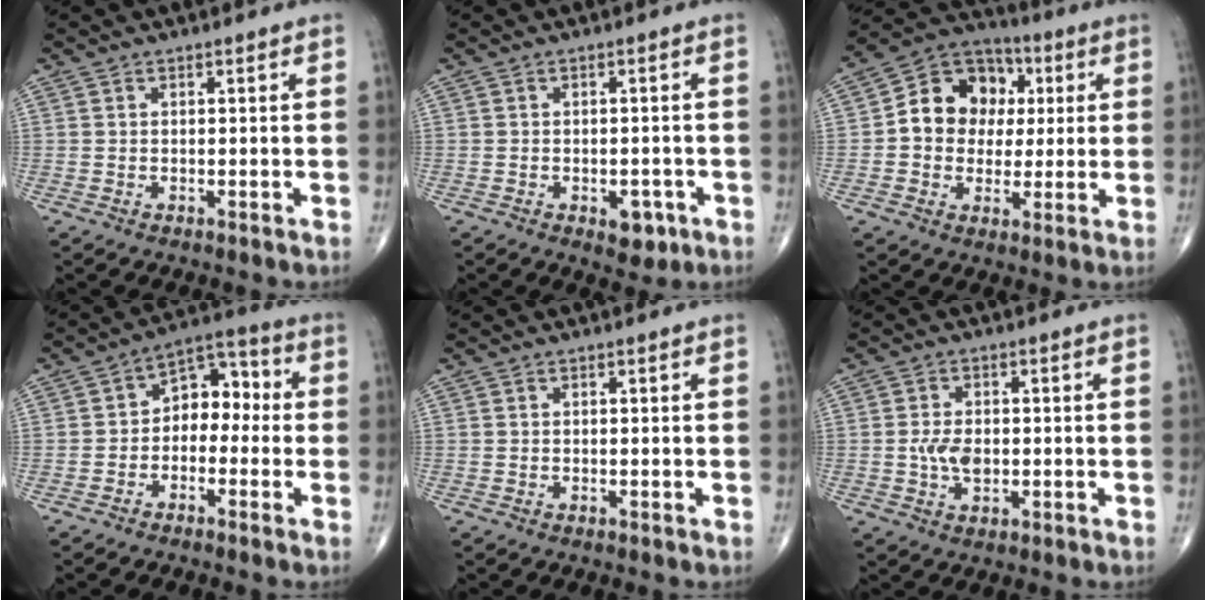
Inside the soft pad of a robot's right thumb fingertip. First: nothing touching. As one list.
[{"total": 4.1, "force": [-1.8, 2.4, 2.9], "torque": [-0.019, 0.007, -0.018]}, {"total": 13.6, "force": [1.5, 11.4, 7.3], "torque": [-0.068, 0.018, 0.015]}, {"total": 8.5, "force": [-0.8, 5.9, 6.0], "torque": [-0.053, 0.044, -0.032]}, {"total": 0.0}, {"total": 4.6, "force": [-0.4, 2.8, 3.6], "torque": [-0.063, -0.001, -0.008]}]